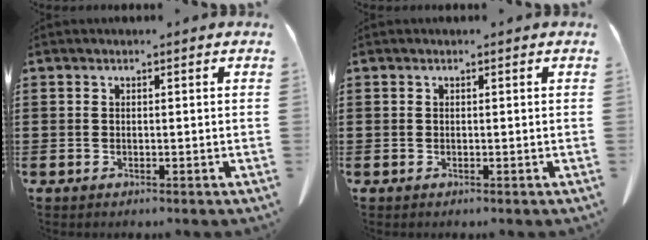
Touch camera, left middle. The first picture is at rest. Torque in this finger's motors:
{"motor_torque": [-0.01, 0.00, 0.00, 0.00]}